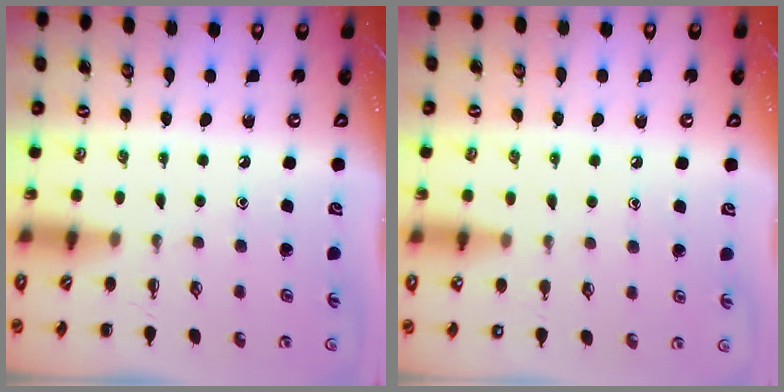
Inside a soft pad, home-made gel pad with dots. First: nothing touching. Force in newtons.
{"total": 6.7, "press": 6.3, "slide": 2.2}